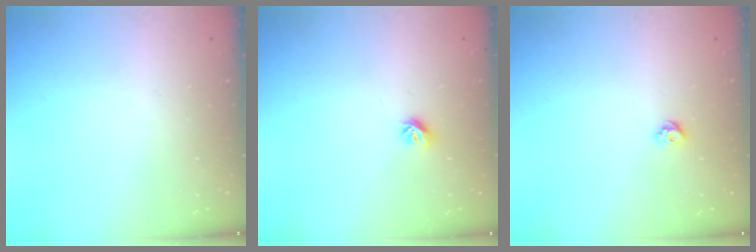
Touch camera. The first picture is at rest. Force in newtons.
{"total": 6.0, "press": 6.0, "slide": 0.7}
{"total": 5.3, "press": 5.3, "slide": 0.8}